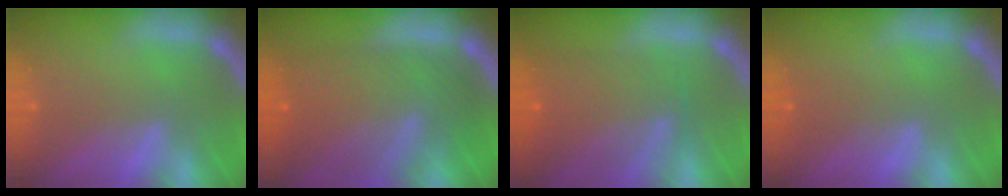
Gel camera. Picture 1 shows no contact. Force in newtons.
{"total": 10.0}
{"total": 6.5}
{"total": 1.4}